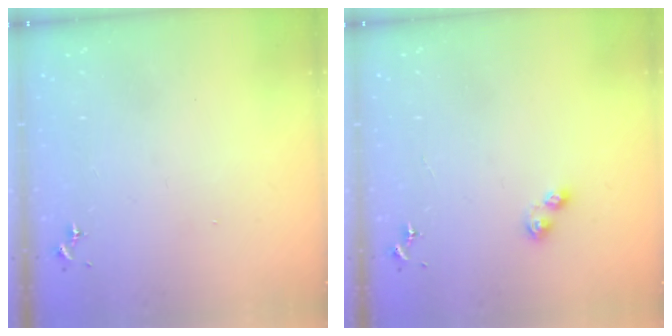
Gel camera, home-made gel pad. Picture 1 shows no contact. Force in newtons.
{"total": 4.5, "press": 4.5, "slide": 0.5}